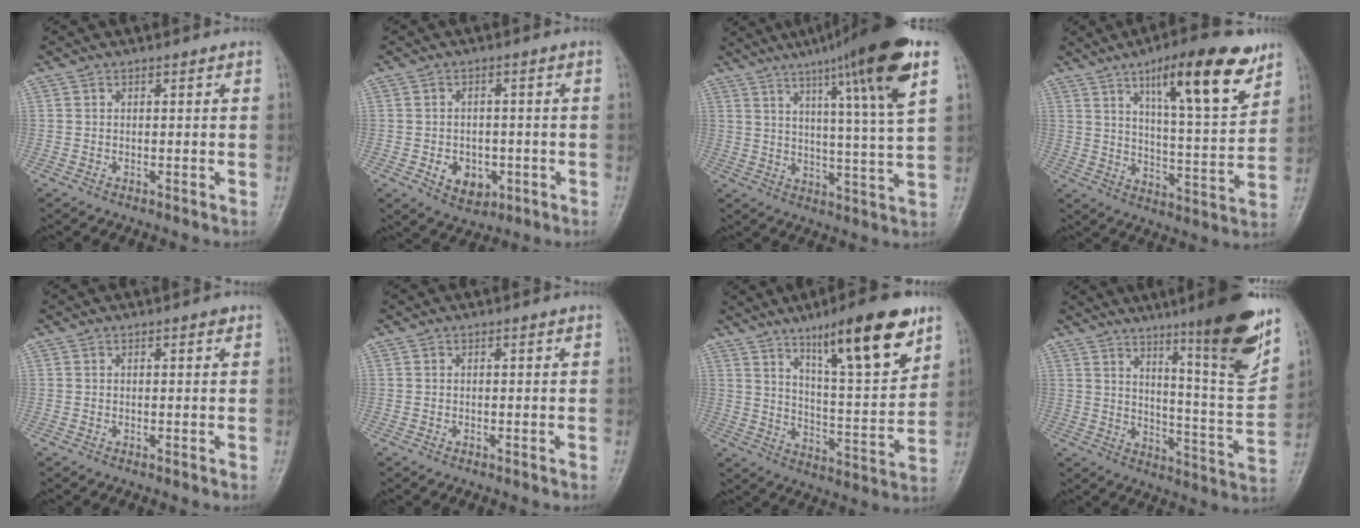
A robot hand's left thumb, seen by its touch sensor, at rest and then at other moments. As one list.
[{"total": 5.9, "force": [-1.8, 4.5, 3.4], "torque": [-0.032, 0.008, -0.016]}, {"total": 19.5, "force": [10.3, 1.1, 16.5], "torque": [-0.240, -0.031, 0.148]}, {"total": 18.2, "force": [10.5, 4.7, 14.1], "torque": [-0.188, -0.051, 0.166]}, {"total": 0.8, "force": [0.5, 0.3, 0.6], "torque": [-0.010, -0.001, 0.005]}, {"total": 0.0}, {"total": 18.7, "force": [11.3, 4.1, 14.4], "torque": [-0.195, -0.059, 0.185]}, {"total": 19.5, "force": [11.7, 2.0, 15.4], "torque": [-0.193, -0.067, 0.179]}]